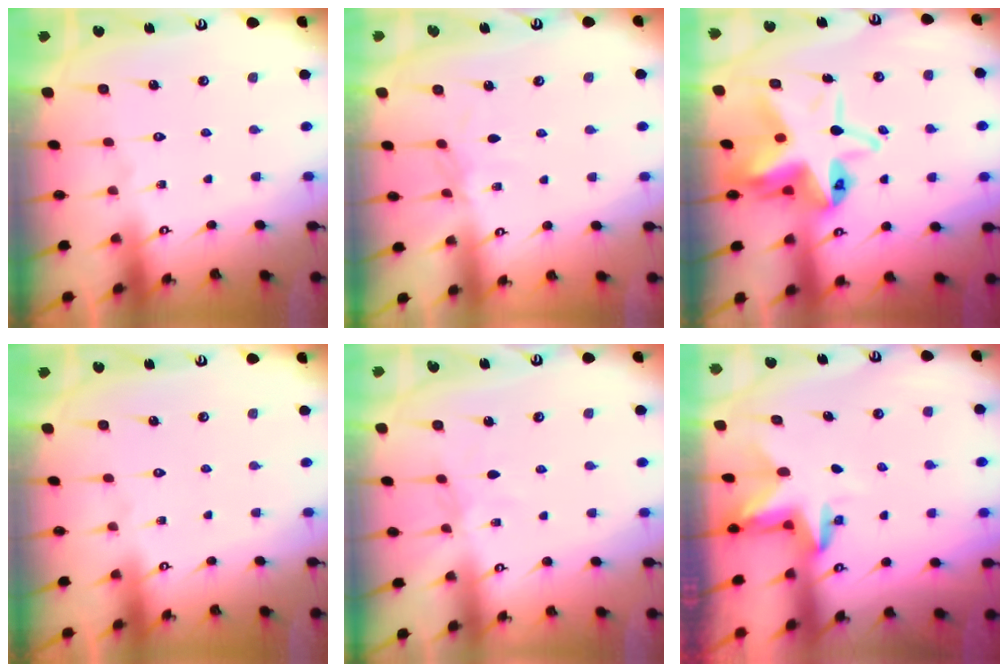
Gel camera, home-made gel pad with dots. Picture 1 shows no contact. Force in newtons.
{"total": 2.6, "press": 2.5, "slide": 0.5}
{"total": 11.1, "press": 11.0, "slide": 0.9}
{"total": 0.0}
{"total": 3.3, "press": 3.3, "slide": 0.4}
{"total": 3.4, "press": 3.4, "slide": 0.1}